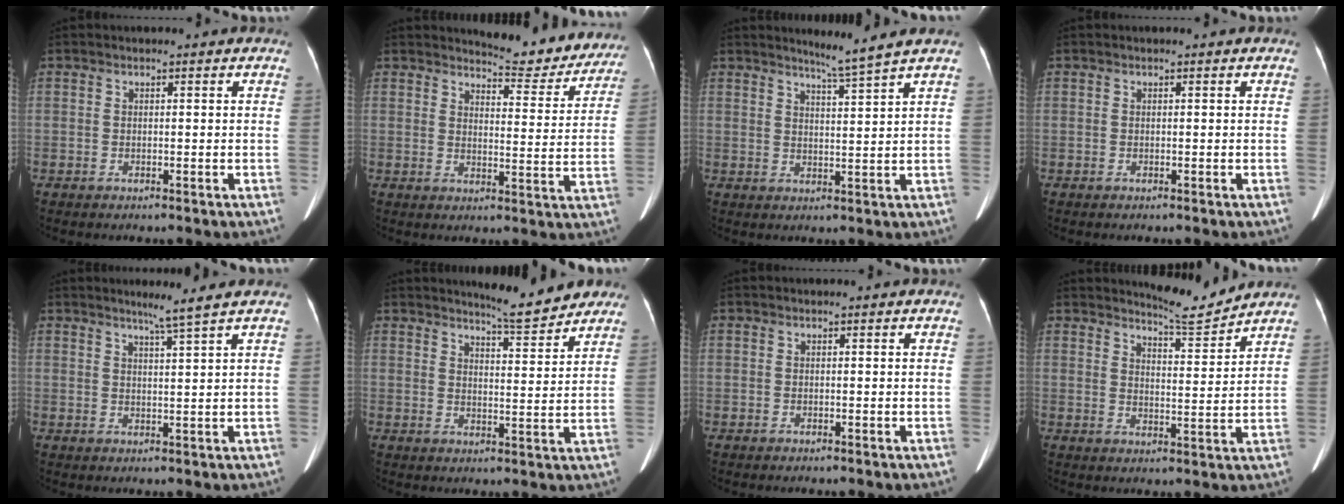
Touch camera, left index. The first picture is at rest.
{"total": 11.3, "force": [10.9, 2.1, 2.1], "torque": [-0.015, -0.032, 0.120]}
{"total": 4.1, "force": [3.4, -1.9, 1.3], "torque": [-0.029, -0.019, 0.065]}
{"total": 0.0}
{"total": 3.2, "force": [2.4, -1.3, 1.7], "torque": [-0.034, -0.011, 0.048]}
{"total": 8.0, "force": [7.5, 0.8, 2.5], "torque": [-0.042, -0.008, 0.096]}
{"total": 0.0}
{"total": 5.8, "force": [5.8, -0.6, 0.4], "torque": [-0.021, -0.025, 0.090]}